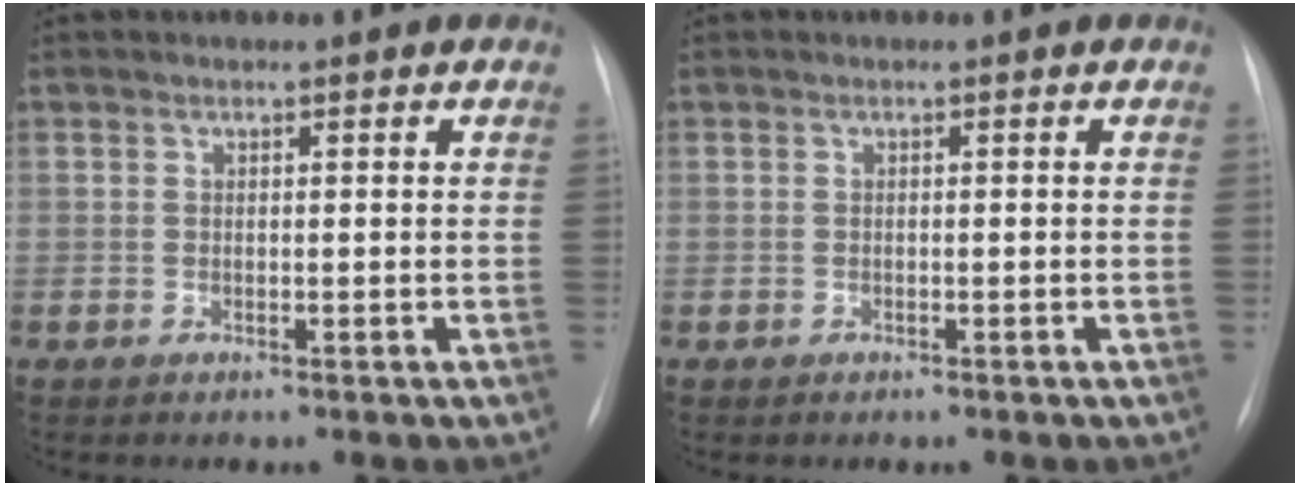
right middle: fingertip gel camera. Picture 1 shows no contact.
{"total": 0.0}